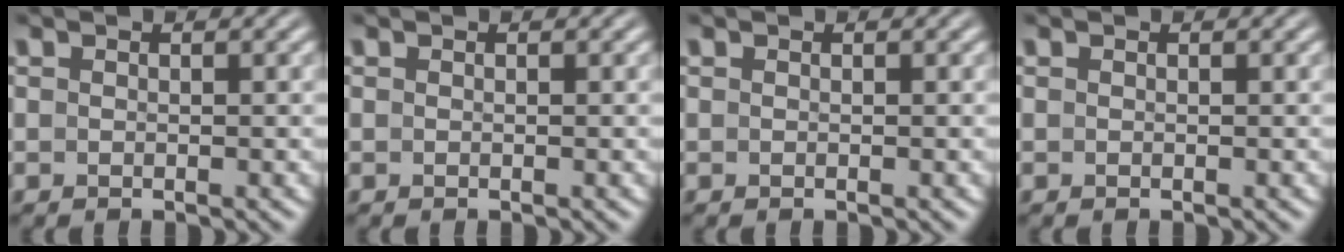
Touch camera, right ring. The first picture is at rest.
{"total": 0.0}
{"total": 0.0}
{"total": 0.0}